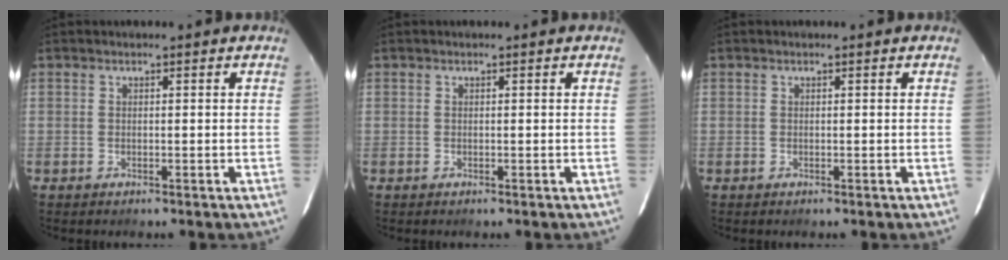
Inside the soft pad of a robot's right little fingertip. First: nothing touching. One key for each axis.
{"total": 0.0}
{"total": 0.0}